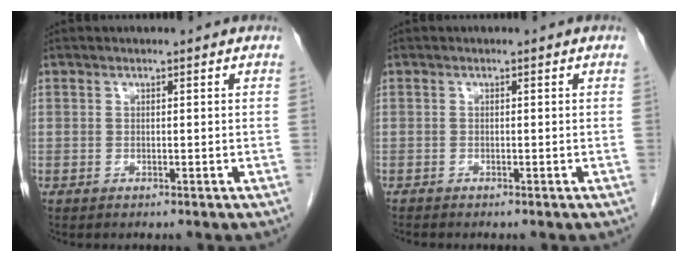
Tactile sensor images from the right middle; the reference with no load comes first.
{"total": 0.5, "force": [-0.5, 0.0, 0.0], "torque": [-0.007, -0.001, -0.013]}